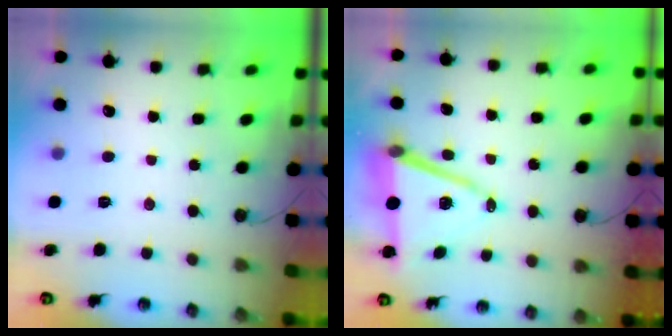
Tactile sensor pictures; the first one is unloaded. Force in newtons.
{"total": 10.1, "press": 9.3, "slide": 4.0}